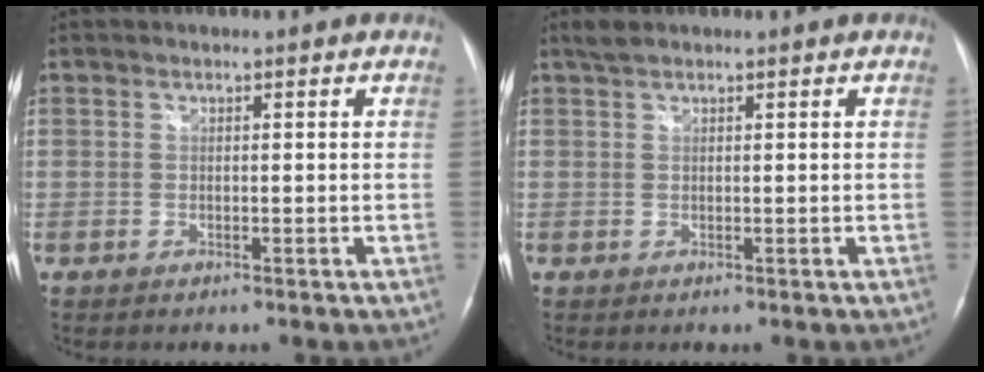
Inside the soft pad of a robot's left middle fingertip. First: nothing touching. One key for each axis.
{"total": 1.5, "fx": 1.2, "fy": 0.4, "fz": 0.7, "tx": -0.019, "ty": 0.012, "tz": 0.026}